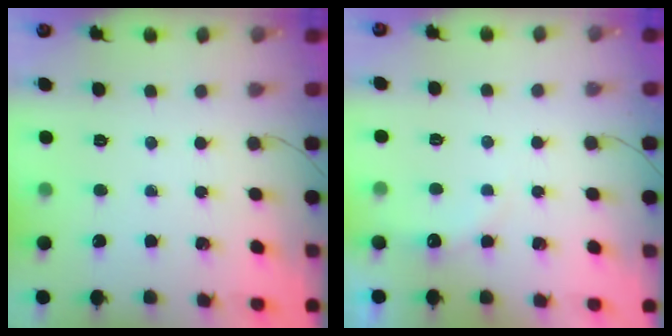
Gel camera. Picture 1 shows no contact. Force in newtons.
{"total": 6.1, "press": 6.0, "slide": 1.3}